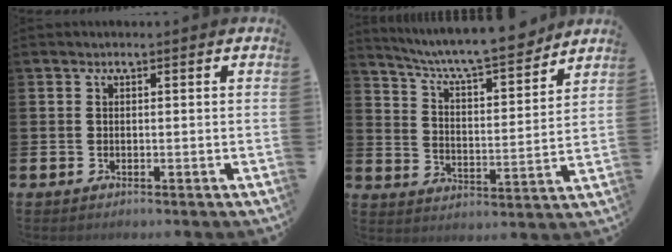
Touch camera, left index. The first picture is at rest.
{"total": 8.4, "force": [7.7, 0.7, 3.1], "torque": [-0.087, -0.058, 0.130]}